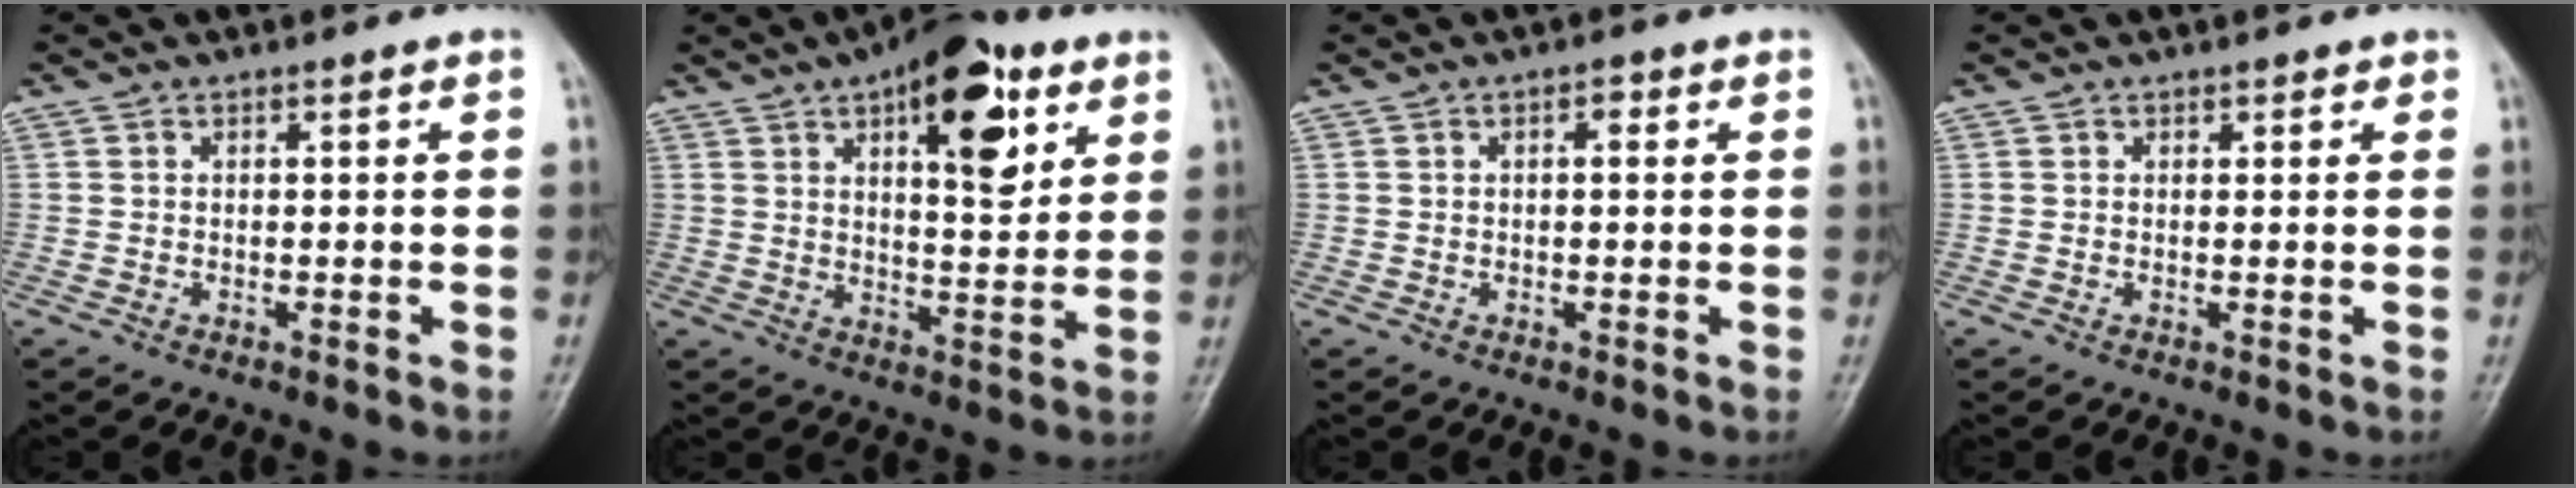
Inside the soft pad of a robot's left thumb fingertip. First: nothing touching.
{"total": 15.6, "force": [7.1, 6.7, 12.1], "torque": [-0.134, -0.024, 0.100]}
{"total": 1.6, "force": [0.4, 0.8, 1.4], "torque": [-0.017, 0.004, 0.003]}
{"total": 0.9, "force": [0.6, 0.6, 0.4], "torque": [0.005, -0.002, 0.004]}